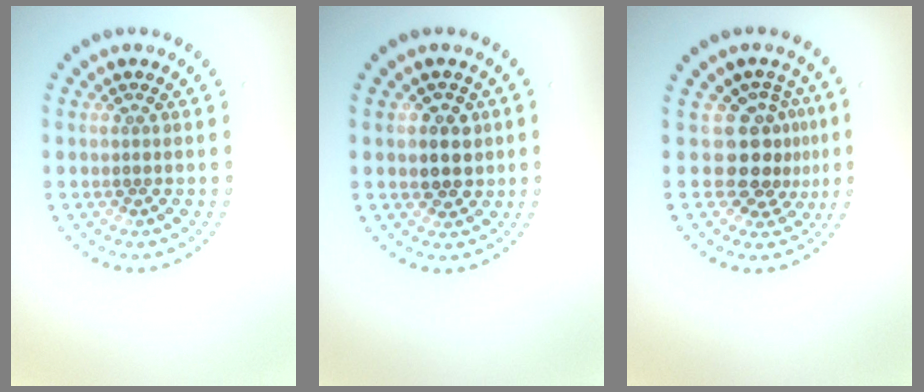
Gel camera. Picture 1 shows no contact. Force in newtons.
{"total": 2.8, "press": 2.7, "slide": 0.7}
{"total": 3.6, "press": 2.5, "slide": 2.6}